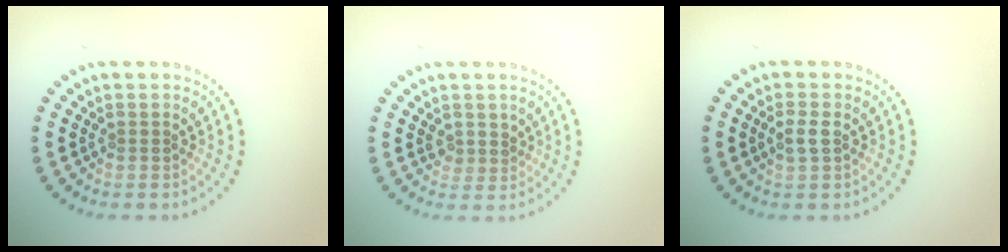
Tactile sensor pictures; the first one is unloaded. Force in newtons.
{"total": 1.5, "press": 1.2, "slide": 0.9}
{"total": 1.6, "press": 1.5, "slide": 0.4}